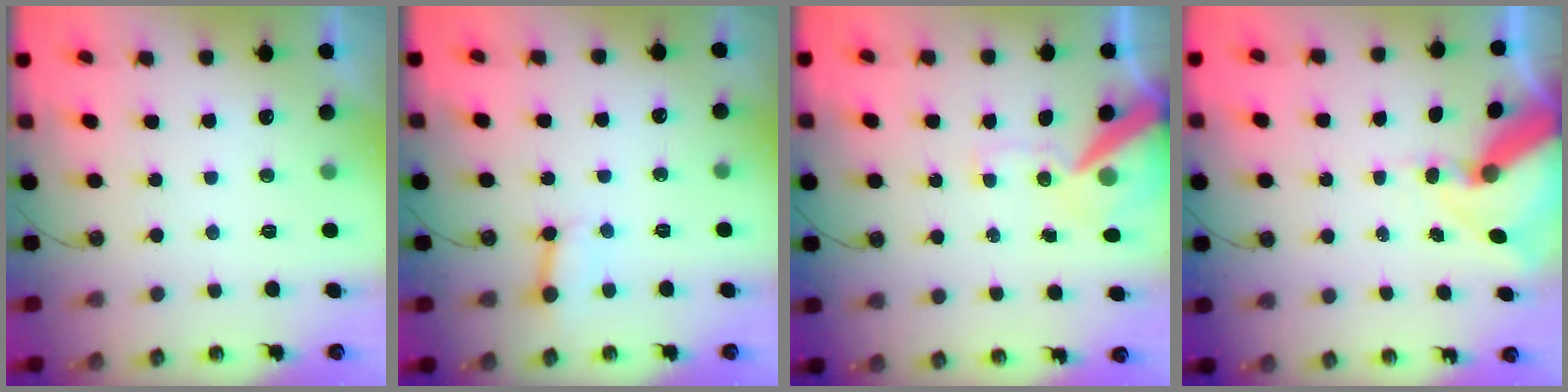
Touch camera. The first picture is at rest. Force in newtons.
{"total": 2.5, "press": 2.5, "slide": 0.0}
{"total": 13.3, "press": 13.2, "slide": 2.1}
{"total": 13.1, "press": 13.0, "slide": 1.5}